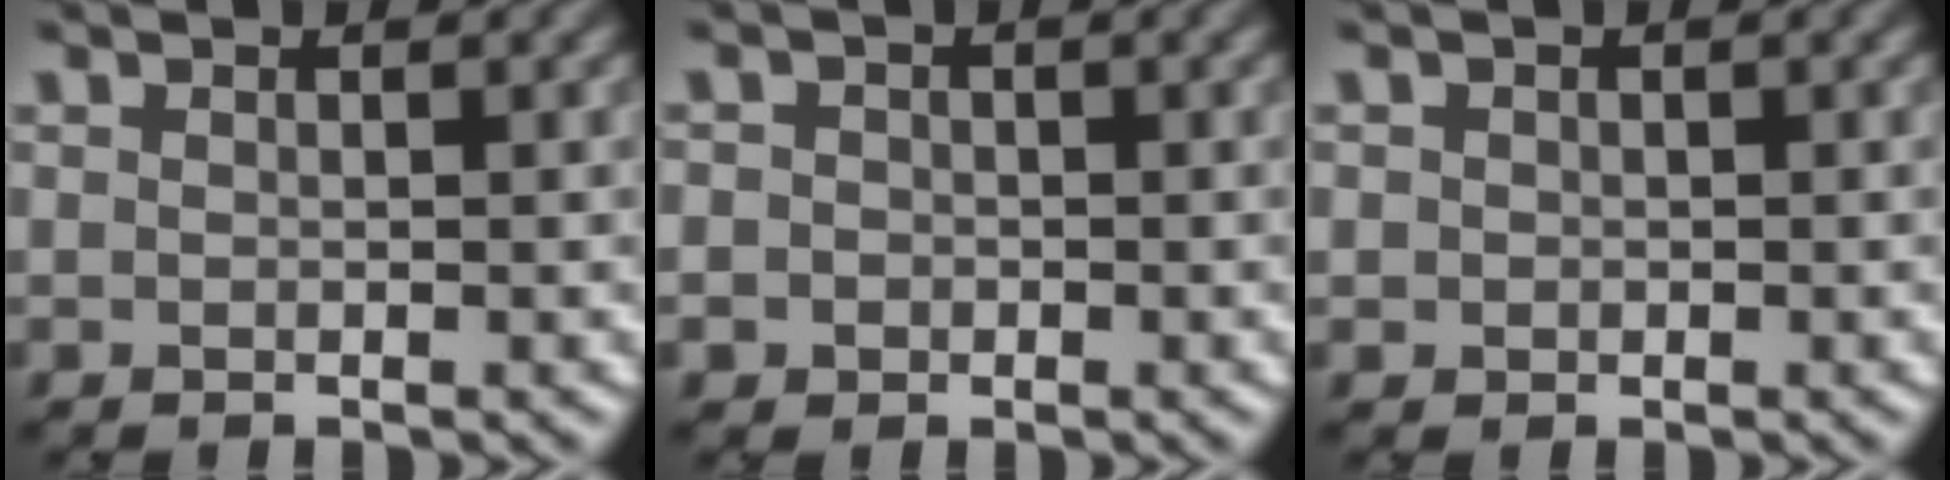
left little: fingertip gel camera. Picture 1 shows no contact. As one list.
[{"total": 2.2, "force": [-0.1, 2.1, 0.6], "torque": [0.013, 0.011, -0.023]}, {"total": 0.8, "force": [0.0, 0.8, 0.1], "torque": [0.006, -0.003, -0.001]}]